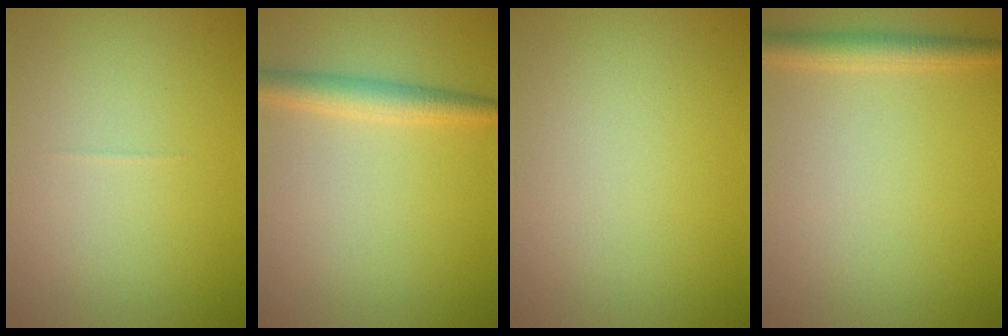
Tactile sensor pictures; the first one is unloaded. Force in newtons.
{"total": 2.6, "press": 2.6, "slide": 0.0}
{"total": 0.0}
{"total": 2.3, "press": 2.3, "slide": 0.1}